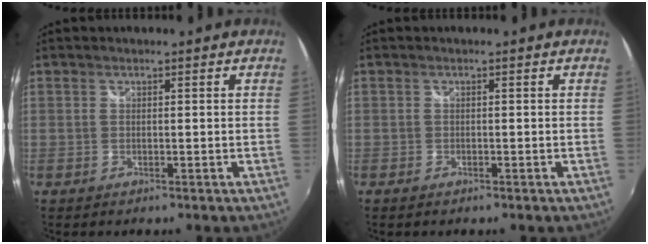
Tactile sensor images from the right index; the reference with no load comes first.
{"total": 0.8, "force": [-0.6, 0.4, 0.3], "torque": [-0.008, 0.000, -0.010]}